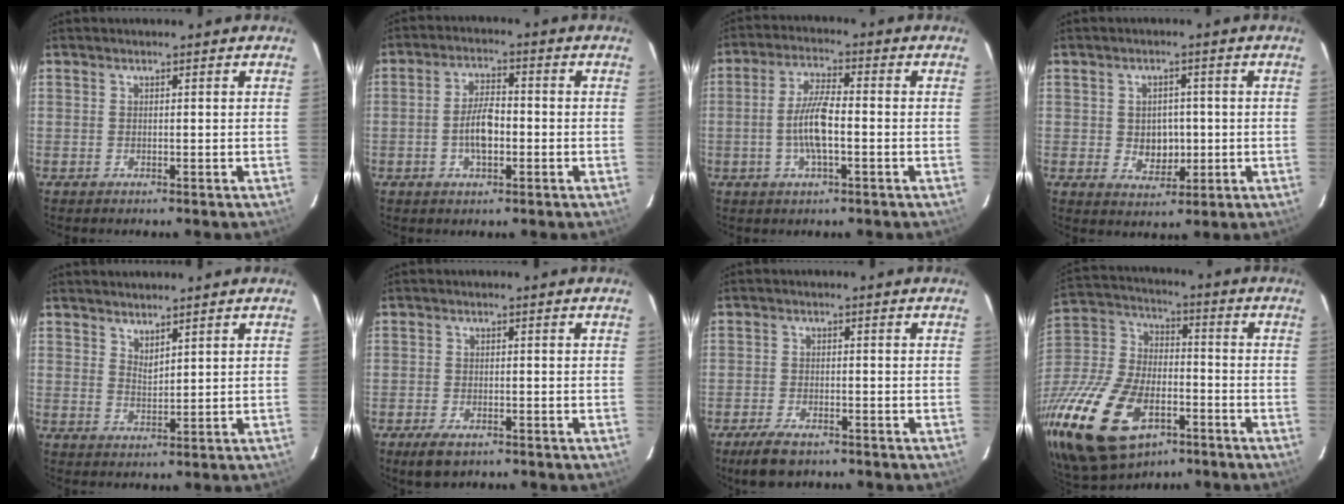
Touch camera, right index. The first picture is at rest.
{"total": 6.3, "force": [-1.5, 2.7, 5.4], "torque": [-0.104, 0.007, -0.024]}
{"total": 7.6, "force": [-1.6, 1.9, 7.2], "torque": [-0.144, 0.004, -0.033]}
{"total": 5.3, "force": [-0.4, 4.4, 2.9], "torque": [-0.050, 0.002, 0.004]}
{"total": 2.6, "force": [2.3, 0.6, 1.1], "torque": [-0.016, 0.000, 0.042]}
{"total": 4.4, "force": [-3.0, 2.0, 2.6], "torque": [-0.065, -0.013, -0.053]}
{"total": 5.8, "force": [-4.4, 2.2, 3.1], "torque": [-0.083, -0.010, -0.080]}
{"total": 28.5, "force": [-13.3, 16.8, 18.8], "torque": [-0.427, -0.023, -0.223]}